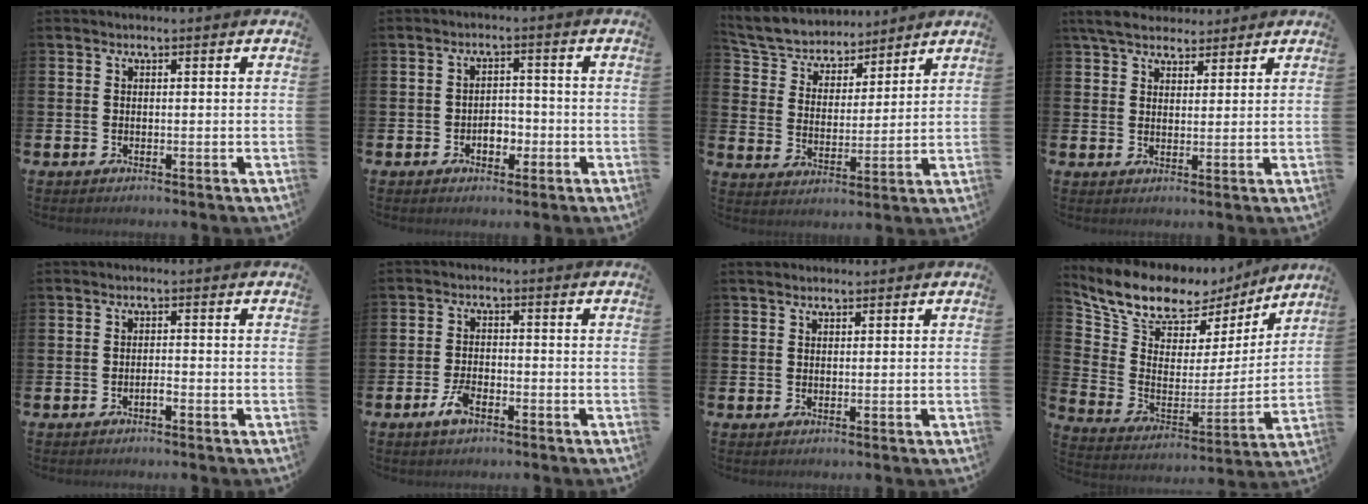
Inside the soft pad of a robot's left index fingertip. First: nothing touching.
{"total": 2.7, "force": [-1.4, 1.8, 1.5], "torque": [-0.017, -0.001, -0.031]}
{"total": 6.2, "force": [6.0, 1.8, 0.0], "torque": [-0.037, -0.048, 0.105]}
{"total": 5.4, "force": [4.9, 1.9, 1.4], "torque": [-0.039, -0.014, 0.090]}
{"total": 1.0, "force": [-0.8, 0.1, 0.5], "torque": [-0.013, -0.003, -0.014]}
{"total": 3.4, "force": [-1.8, 1.6, 2.5], "torque": [-0.054, 0.006, -0.033]}
{"total": 1.1, "force": [1.0, 0.4, 0.1], "torque": [0.009, -0.002, 0.016]}
{"total": 10.6, "force": [9.4, 4.3, 2.4], "torque": [-0.097, -0.063, 0.166]}